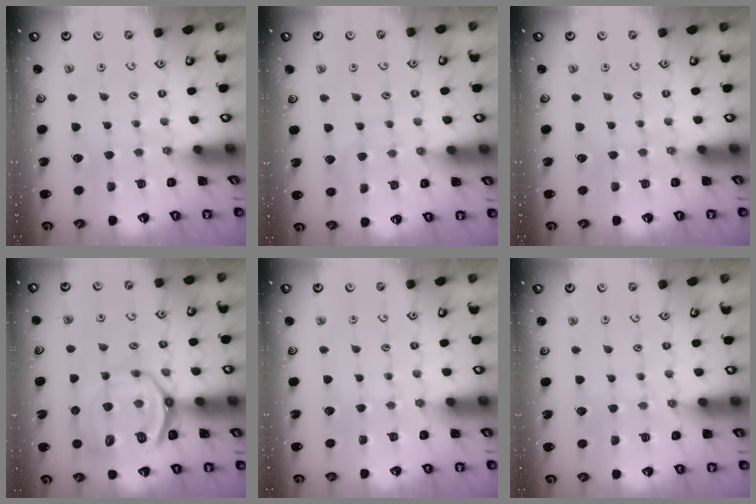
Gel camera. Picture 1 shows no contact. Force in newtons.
{"total": 5.6, "press": 5.6, "slide": 0.5}
{"total": 0.0}
{"total": 14.3, "press": 14.1, "slide": 2.7}
{"total": 4.8, "press": 4.7, "slide": 0.6}
{"total": 2.9, "press": 2.9, "slide": 0.2}